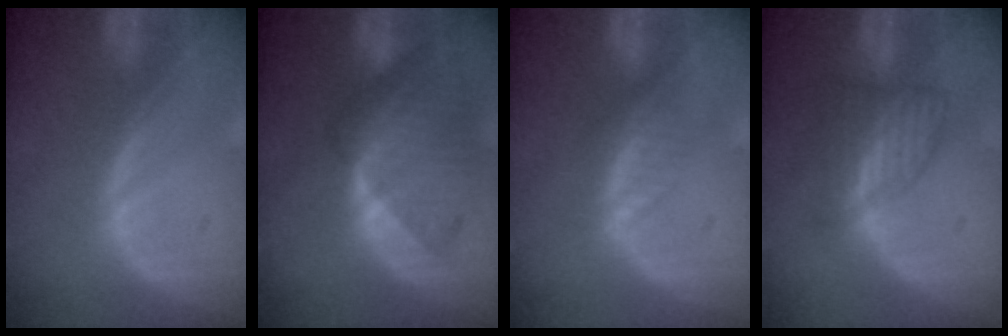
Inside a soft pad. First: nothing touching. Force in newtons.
{"total": 9.6, "press": 8.5, "slide": 4.5}
{"total": 2.3, "press": 2.3, "slide": 0.1}
{"total": 6.4, "press": 5.7, "slide": 3.0}